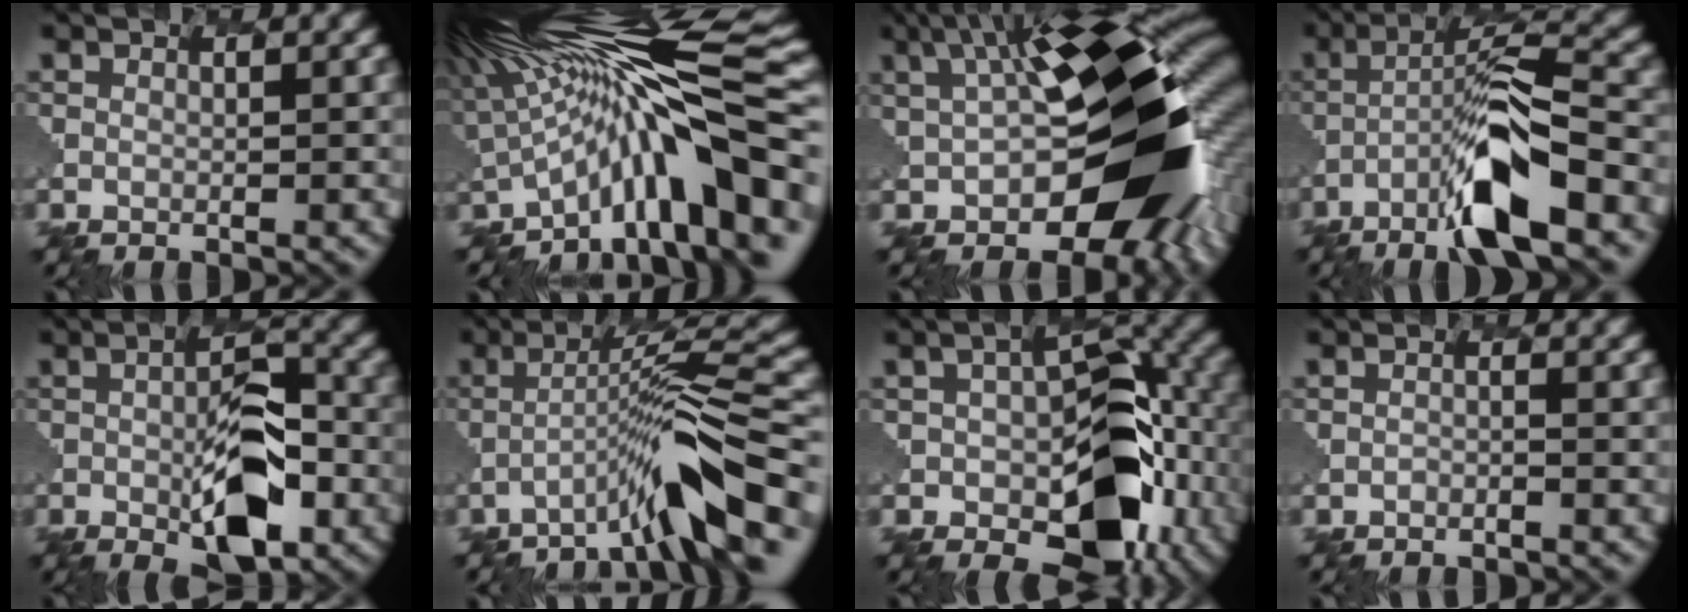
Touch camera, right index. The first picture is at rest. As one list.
[{"total": 10.6, "force": [-0.9, 2.7, 10.2], "torque": [-0.178, 0.023, -0.033]}, {"total": 13.8, "force": [1.2, 8.1, 11.1], "torque": [-0.181, -0.015, 0.026]}, {"total": 7.6, "force": [-5.5, 0.6, 5.3], "torque": [-0.129, 0.015, -0.114]}, {"total": 6.5, "force": [-3.0, 2.7, 5.0], "torque": [-0.119, -0.005, -0.058]}, {"total": 6.4, "force": [-4.5, -0.2, 4.6], "torque": [-0.097, 0.021, -0.093]}, {"total": 11.5, "force": [-2.6, 7.8, 8.1], "torque": [-0.134, -0.021, -0.042]}, {"total": 2.0, "force": [-1.2, -0.3, -1.5], "torque": [-0.005, -0.003, -0.023]}]